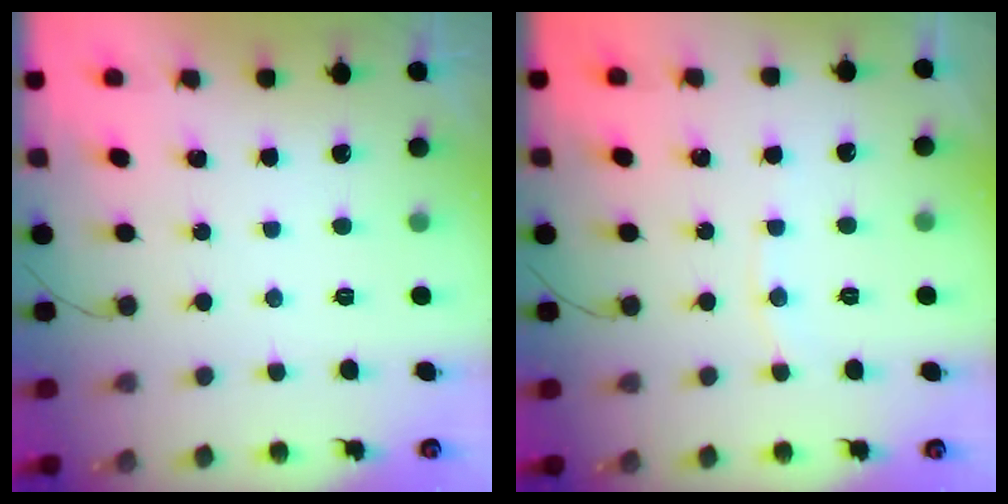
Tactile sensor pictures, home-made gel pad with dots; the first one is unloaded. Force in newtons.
{"total": 3.9, "press": 3.9, "slide": 0.5}